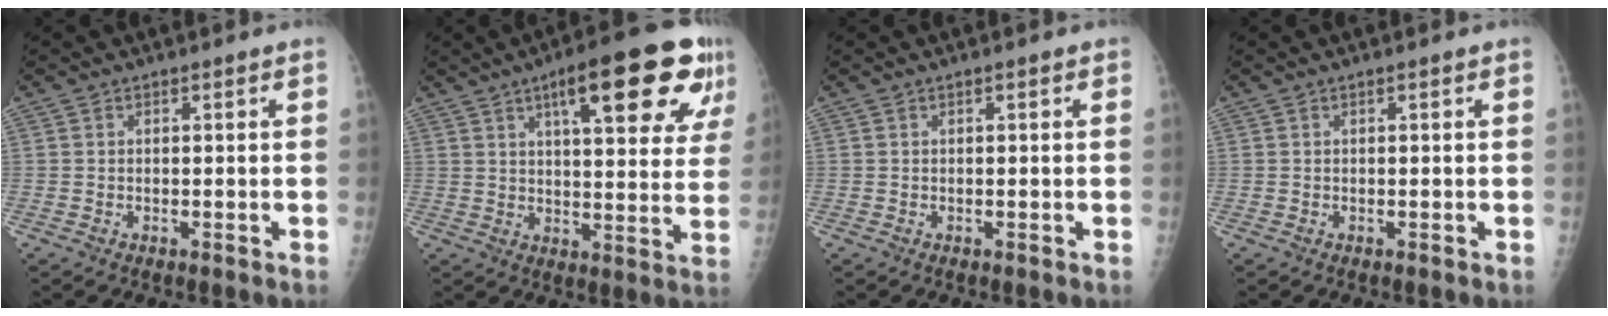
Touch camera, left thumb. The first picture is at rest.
{"total": 20.8, "force": [10.4, 5.8, 17.0], "torque": [-0.208, -0.017, 0.141]}
{"total": 0.6, "force": [0.2, 0.2, 0.5], "torque": [-0.010, 0.001, 0.003]}
{"total": 0.0}